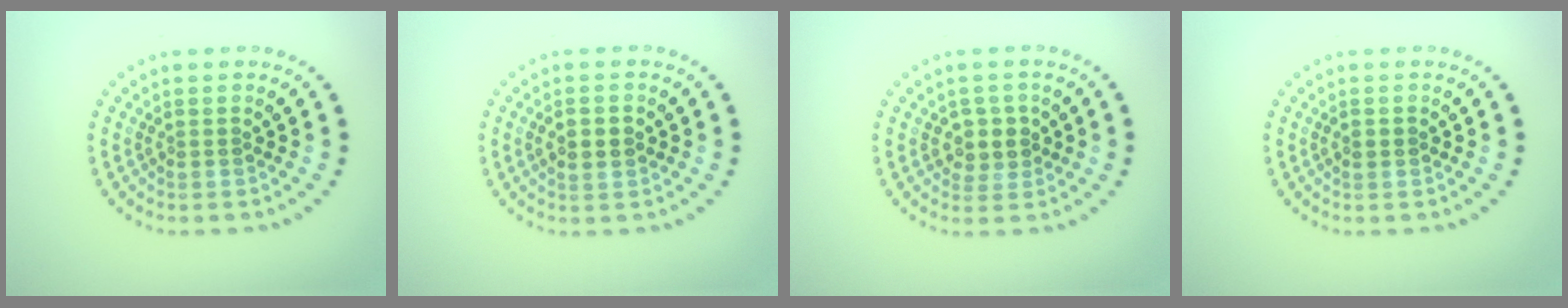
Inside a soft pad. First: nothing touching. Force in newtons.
{"total": 2.1, "press": 2.1, "slide": 0.2}
{"total": 2.3, "press": 2.1, "slide": 0.8}
{"total": 1.0, "press": 1.0, "slide": 0.1}